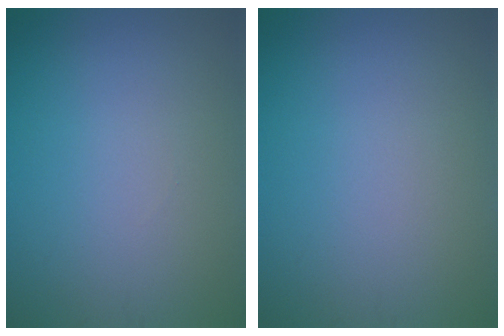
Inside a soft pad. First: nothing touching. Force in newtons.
{"total": 0.0}